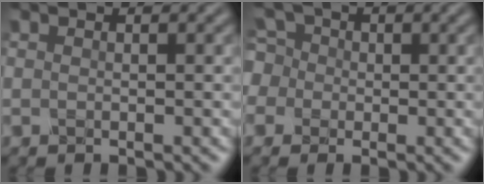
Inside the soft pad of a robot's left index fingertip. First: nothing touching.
{"total": 5.4, "force": [0.4, 5.0, 2.0], "torque": [-0.048, 0.037, -0.030]}